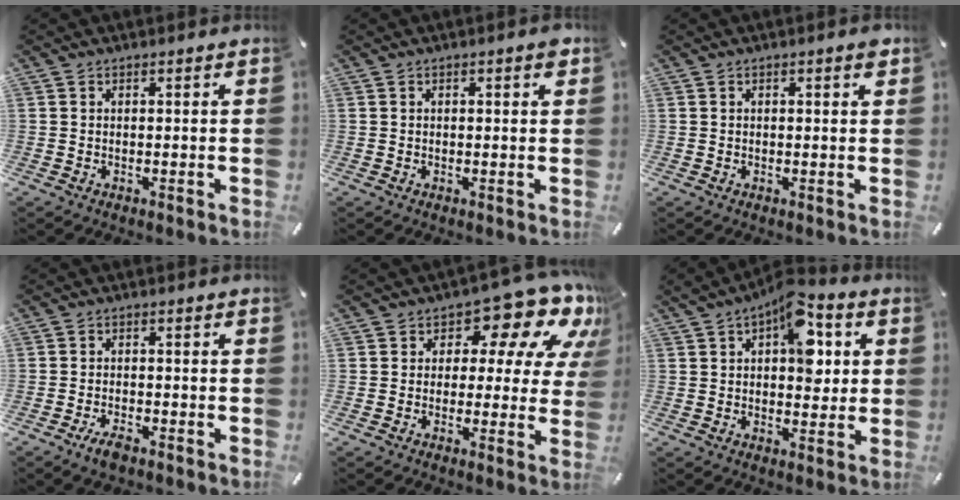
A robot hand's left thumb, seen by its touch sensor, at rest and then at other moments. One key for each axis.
{"total": 1.4, "fx": 0.4, "fy": 0.6, "fz": 1.2, "tx": -0.016, "ty": 0.002, "tz": 0.004}
{"total": 1.3, "fx": 0.5, "fy": 0.5, "fz": 1.1, "tx": -0.014, "ty": 0.001, "tz": 0.005}
{"total": 3.3, "fx": -2.4, "fy": 1.3, "fz": 1.9, "tx": -0.043, "ty": 0.008, "tz": -0.047}
{"total": 14.0, "fx": 8.1, "fy": 7.3, "fz": 8.7, "tx": -0.120, "ty": -0.058, "tz": 0.137}
{"total": 12.3, "fx": 4.2, "fy": 7.2, "fz": 9.0, "tx": -0.111, "ty": -0.011, "tz": 0.070}